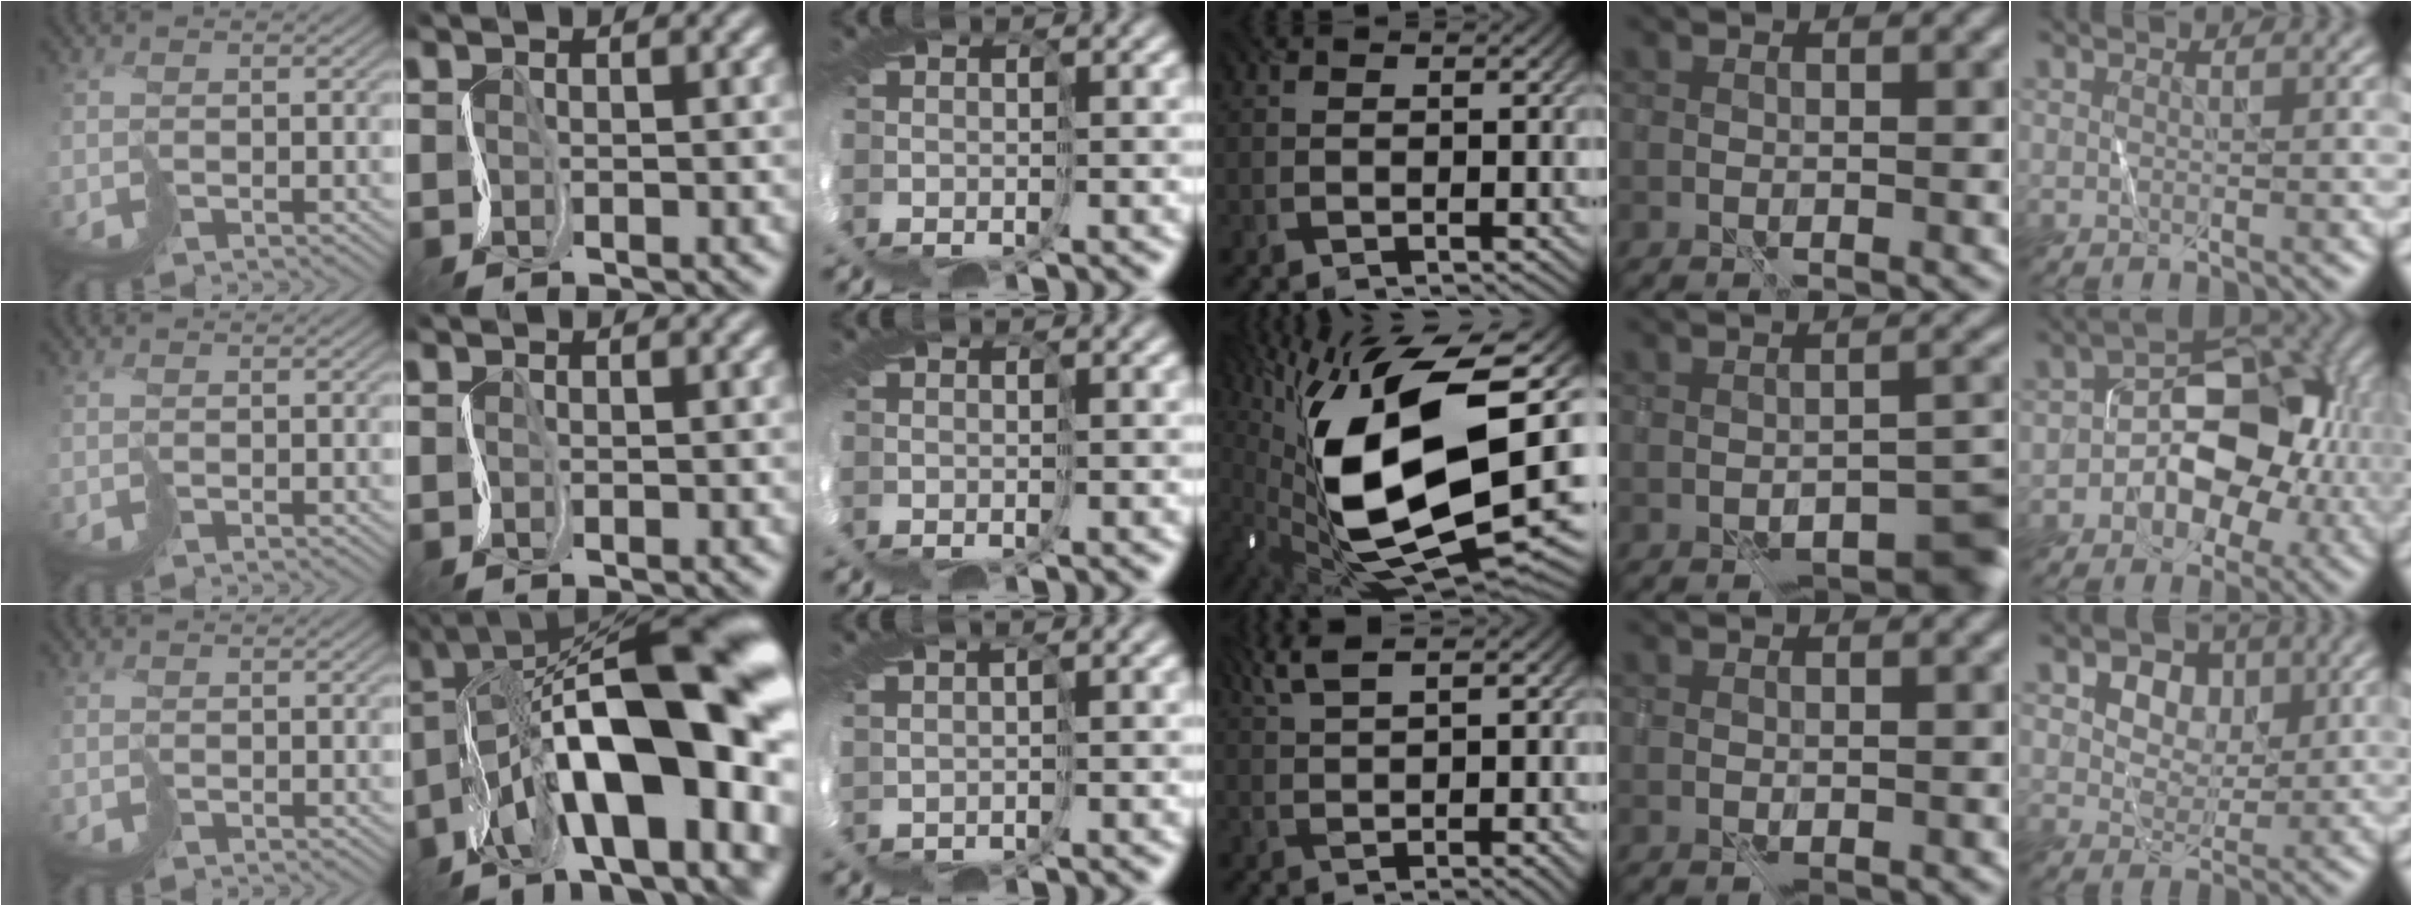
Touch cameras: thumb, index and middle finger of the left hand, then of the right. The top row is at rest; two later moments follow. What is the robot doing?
{"motion": "cut", "object": "tissue"}